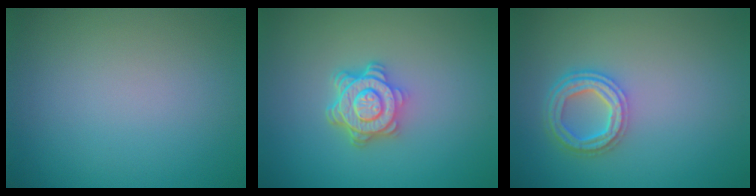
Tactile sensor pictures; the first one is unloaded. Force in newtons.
{"total": 4.6, "press": 3.3, "slide": 3.2}
{"total": 4.2, "press": 3.3, "slide": 2.6}